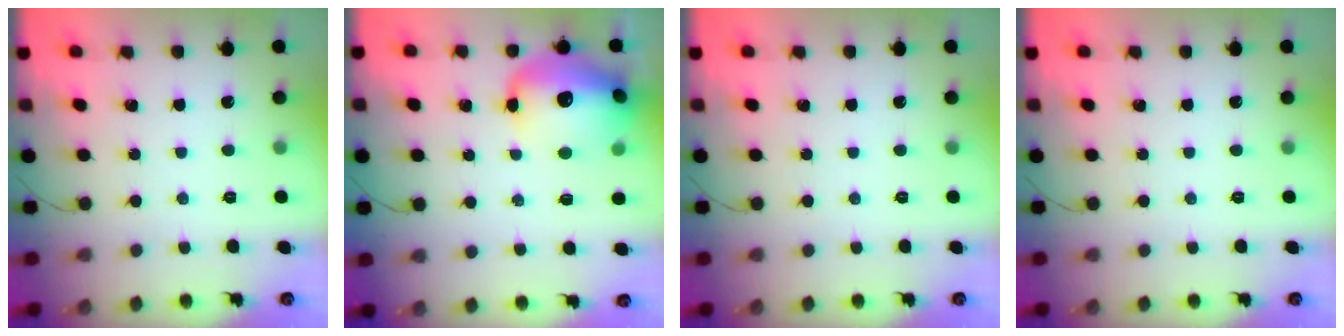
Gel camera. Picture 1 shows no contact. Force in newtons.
{"total": 19.7, "press": 18.4, "slide": 7.2}
{"total": 0.0}
{"total": 0.0}